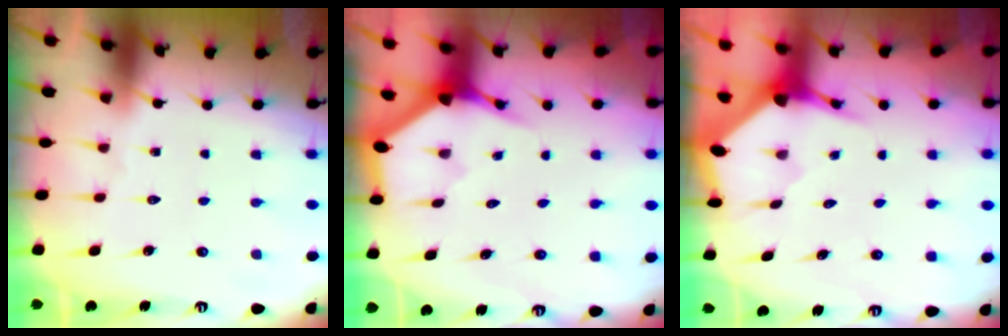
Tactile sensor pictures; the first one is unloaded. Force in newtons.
{"total": 3.4, "press": 3.4, "slide": 0.1}
{"total": 3.5, "press": 3.4, "slide": 0.5}